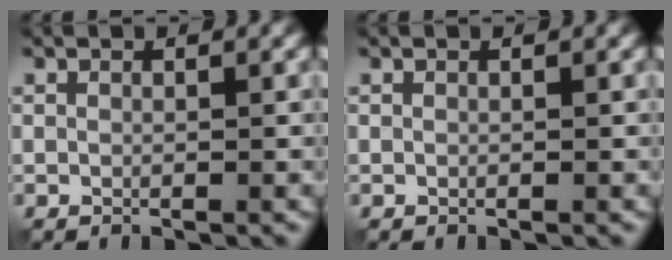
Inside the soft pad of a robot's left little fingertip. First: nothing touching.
{"total": 0.0}